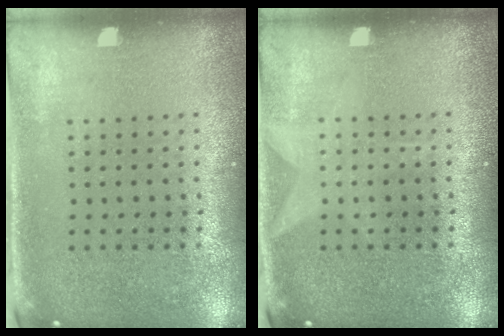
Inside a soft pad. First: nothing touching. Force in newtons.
{"total": 0.9, "press": 0.9, "slide": 0.2}